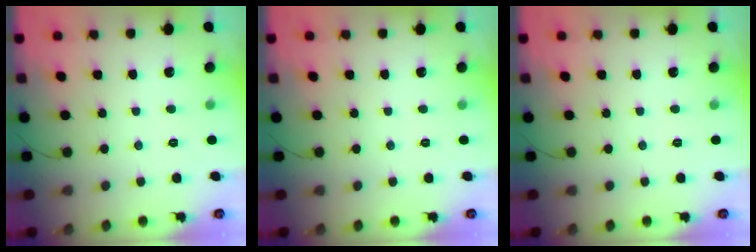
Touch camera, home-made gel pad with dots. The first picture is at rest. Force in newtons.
{"total": 0.0}
{"total": 0.0}